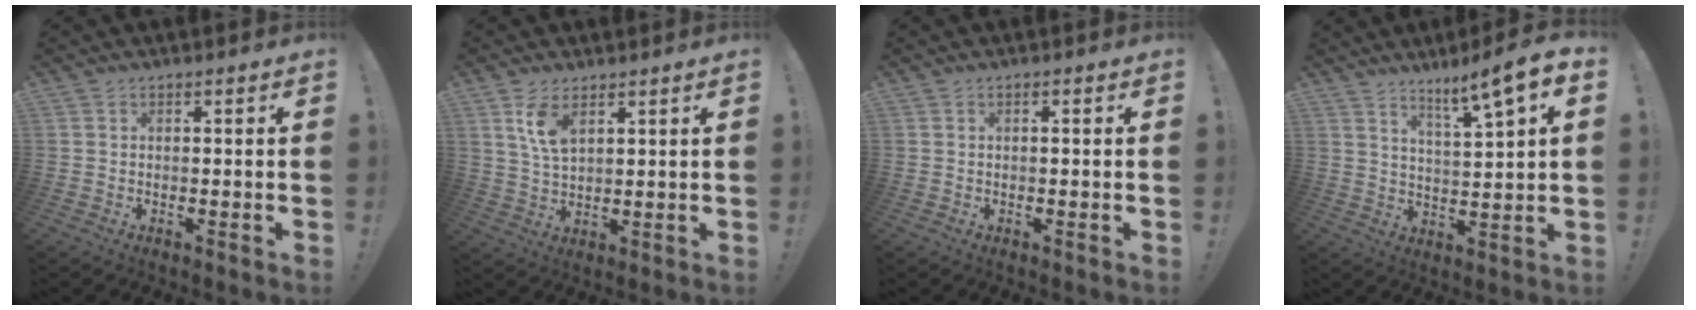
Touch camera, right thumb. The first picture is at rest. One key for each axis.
{"total": 6.9, "fx": 3.9, "fy": 2.9, "fz": 4.9, "tx": -0.089, "ty": -0.014, "tz": 0.070}
{"total": 0.7, "fx": -0.2, "fy": -0.1, "fz": 0.6, "tx": -0.005, "ty": -0.003, "tz": -0.005}
{"total": 9.4, "fx": 6.2, "fy": 0.2, "fz": 7.0, "tx": -0.107, "ty": -0.043, "tz": 0.093}